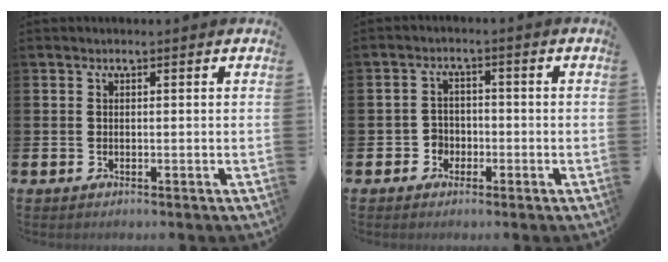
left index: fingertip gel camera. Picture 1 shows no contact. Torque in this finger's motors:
{"motor_torque": [-0.03, 0.05, -0.08, -0.01]}